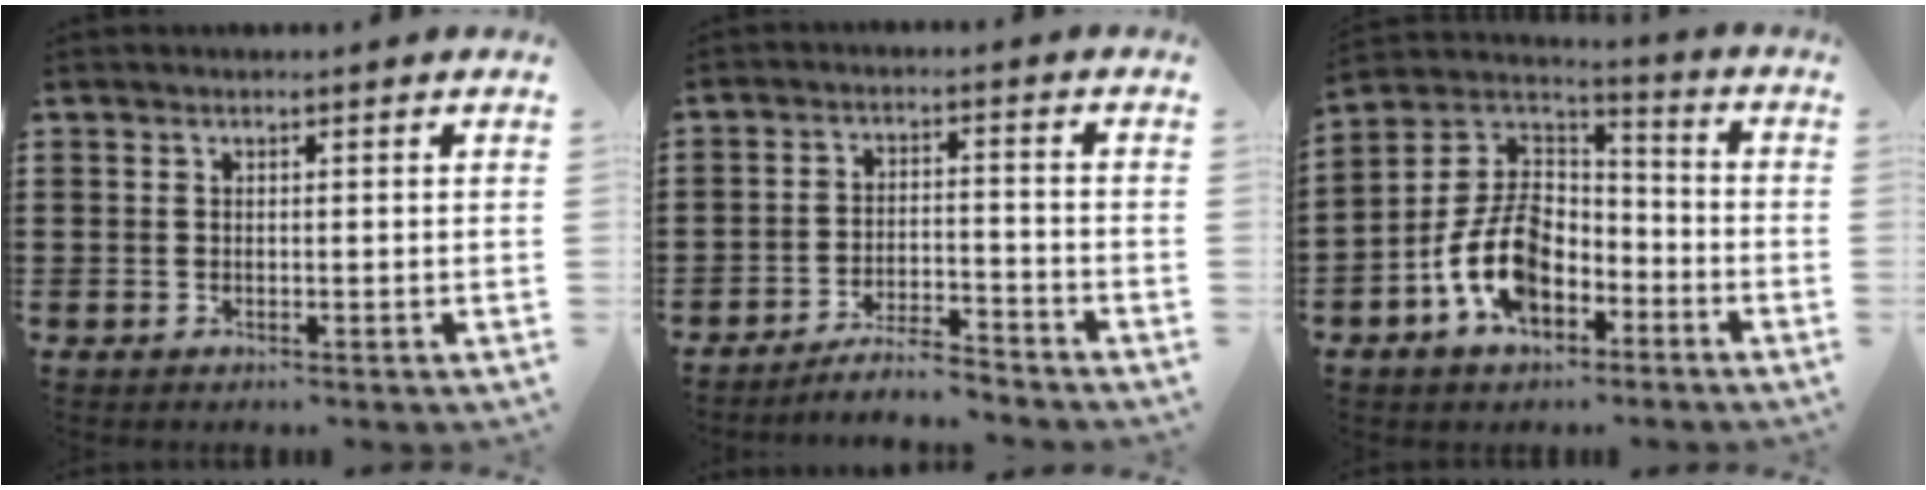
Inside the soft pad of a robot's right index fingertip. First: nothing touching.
{"total": 4.6, "force": [-4.4, 0.2, 1.3], "torque": [-0.031, 0.001, -0.090]}
{"total": 11.8, "force": [-4.5, 7.4, 8.1], "torque": [-0.194, 0.009, -0.090]}